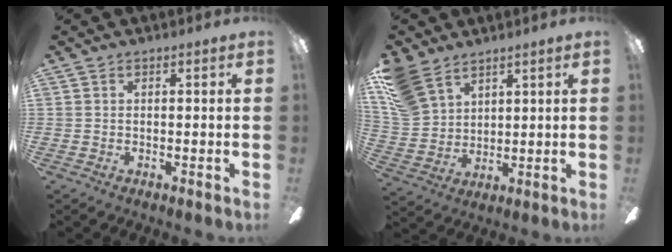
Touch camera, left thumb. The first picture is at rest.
{"total": 11.4, "force": [8.1, 6.4, 4.9], "torque": [-0.130, -0.022, 0.163]}